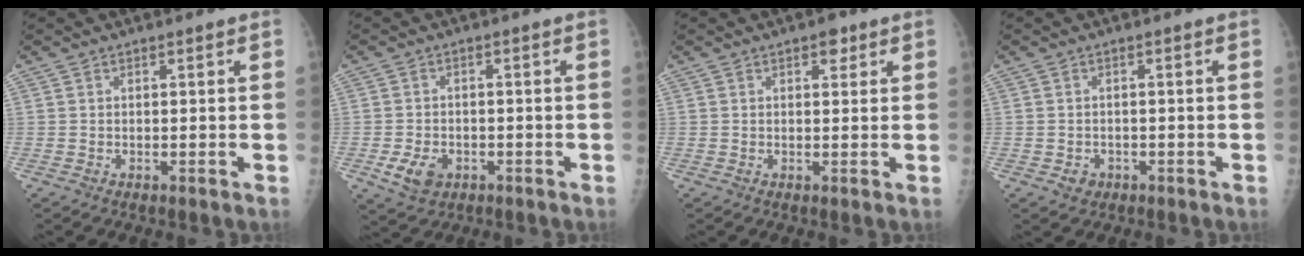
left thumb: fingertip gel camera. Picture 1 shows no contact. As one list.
[{"total": 5.1, "force": [-2.1, 3.7, 2.8], "torque": [-0.045, 0.003, -0.029]}, {"total": 2.2, "force": [1.2, 1.3, 1.4], "torque": [-0.002, -0.003, 0.014]}, {"total": 2.0, "force": [-1.0, 1.7, 0.5], "torque": [0.003, 0.005, -0.009]}]